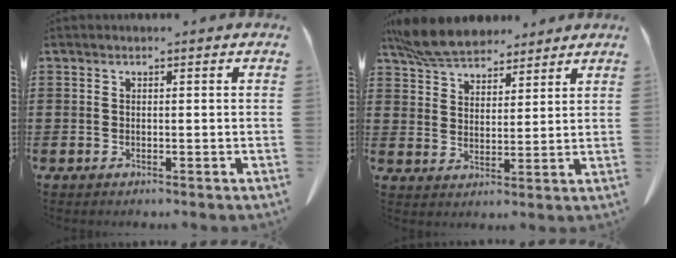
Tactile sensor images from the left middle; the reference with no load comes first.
{"total": 7.4, "force": [6.8, 2.0, 2.2], "torque": [-0.068, -0.017, 0.129]}